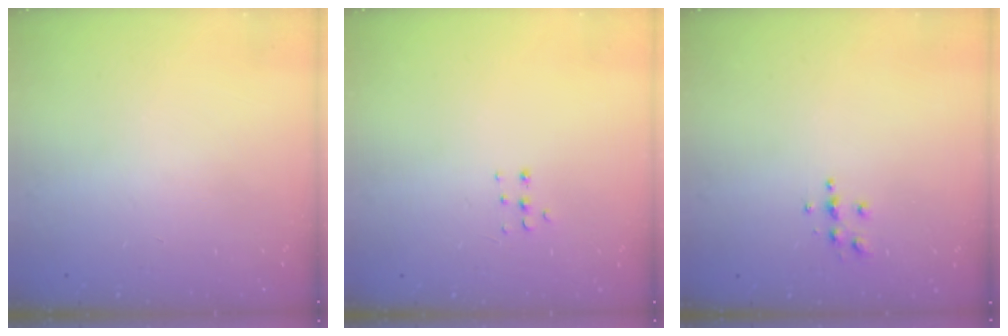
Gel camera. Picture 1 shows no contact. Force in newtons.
{"total": 3.8, "press": 3.7, "slide": 0.9}
{"total": 4.9, "press": 4.9, "slide": 0.5}